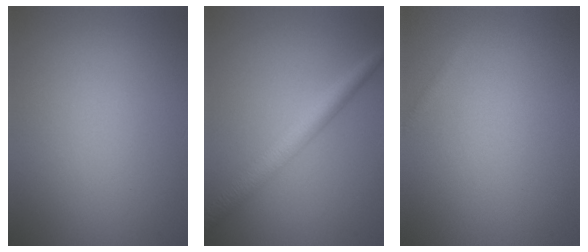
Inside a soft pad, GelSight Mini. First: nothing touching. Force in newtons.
{"total": 3.6, "press": 3.6, "slide": 0.0}
{"total": 0.6, "press": 0.6, "slide": 0.0}